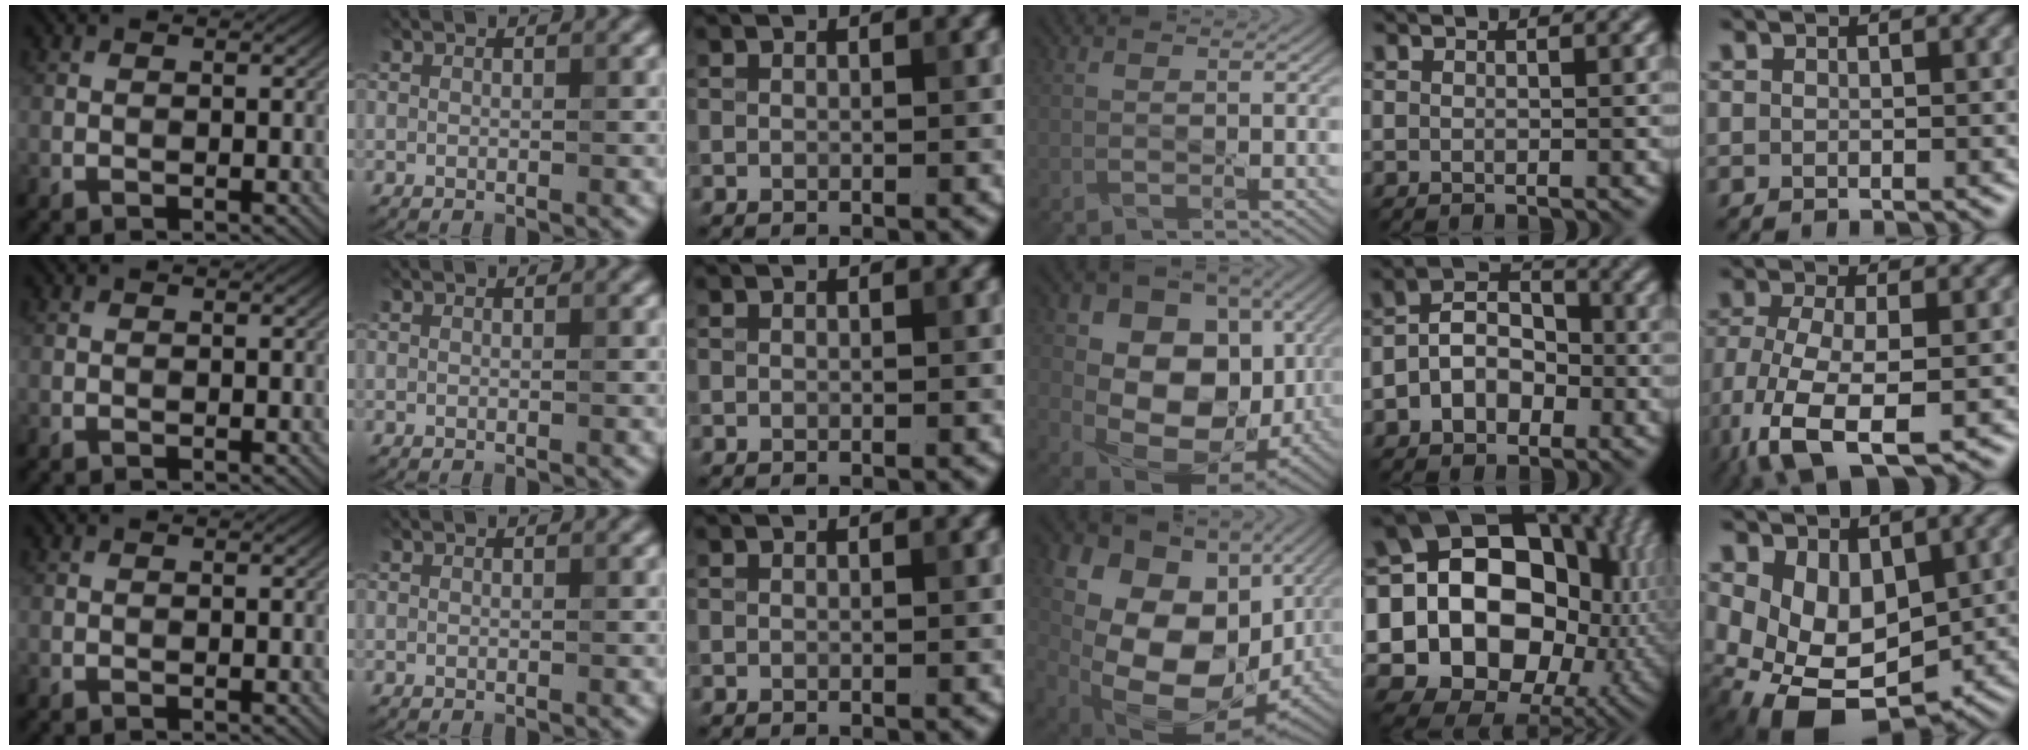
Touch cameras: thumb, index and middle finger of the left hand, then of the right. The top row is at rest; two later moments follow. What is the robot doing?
{"motion": "wipe", "object": "laptop"}